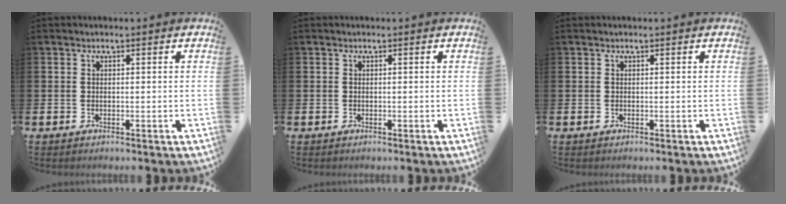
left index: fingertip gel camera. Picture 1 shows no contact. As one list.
[{"total": 0.0}, {"total": 0.0}]